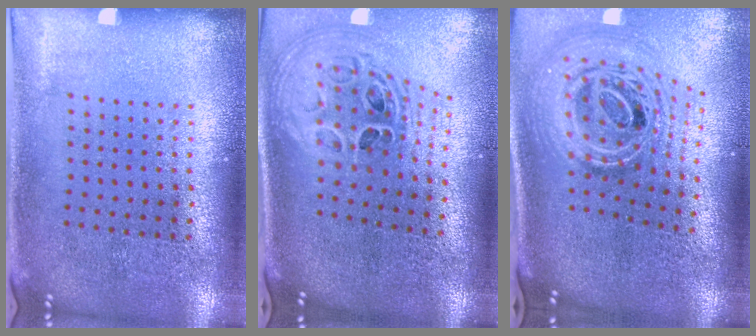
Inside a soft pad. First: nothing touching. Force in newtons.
{"total": 1.9, "press": 1.5, "slide": 1.1}
{"total": 3.1, "press": 2.1, "slide": 2.3}